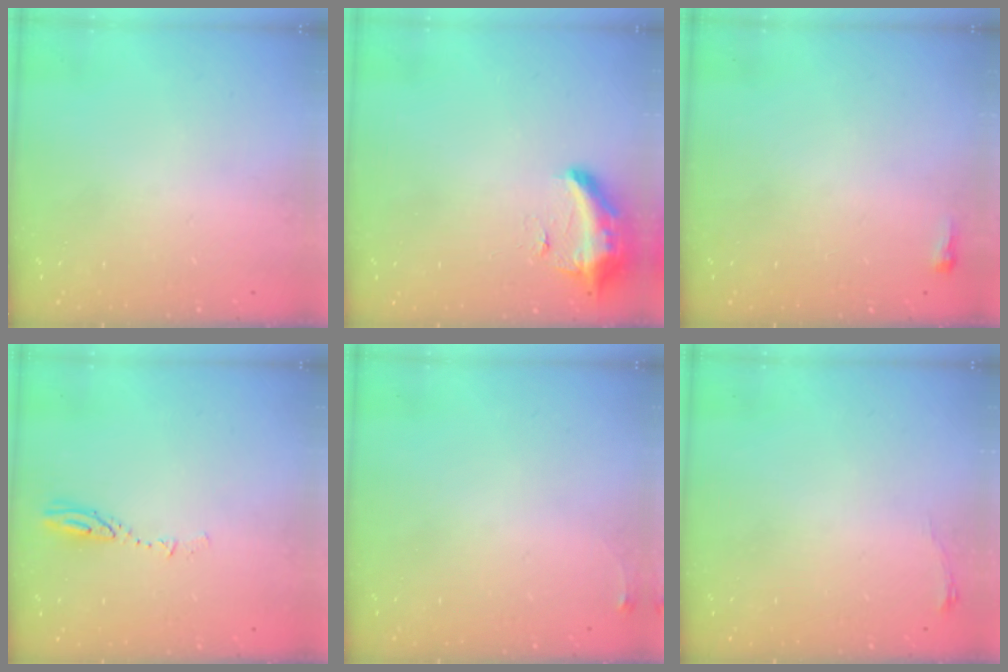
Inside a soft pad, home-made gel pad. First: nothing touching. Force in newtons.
{"total": 15.9, "press": 11.4, "slide": 11.1}
{"total": 2.4, "press": 2.4, "slide": 0.6}
{"total": 3.9, "press": 3.9, "slide": 0.3}
{"total": 3.6, "press": 3.5, "slide": 0.6}
{"total": 3.4, "press": 3.4, "slide": 0.5}